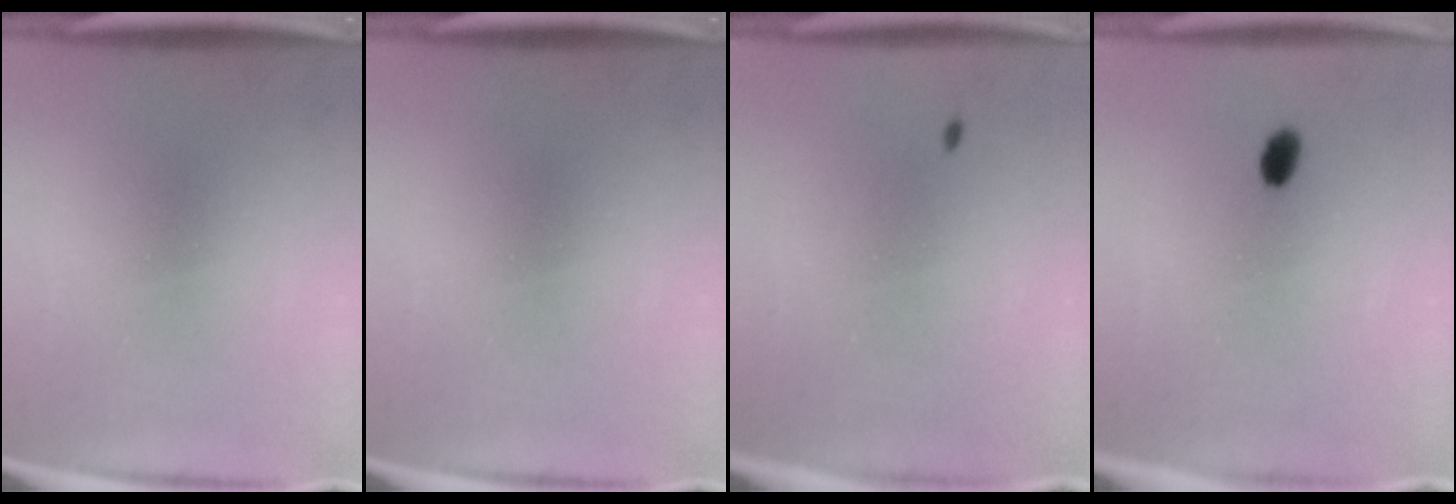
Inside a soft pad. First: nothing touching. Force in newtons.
{"total": 0.0}
{"total": 0.7}
{"total": 2.5}